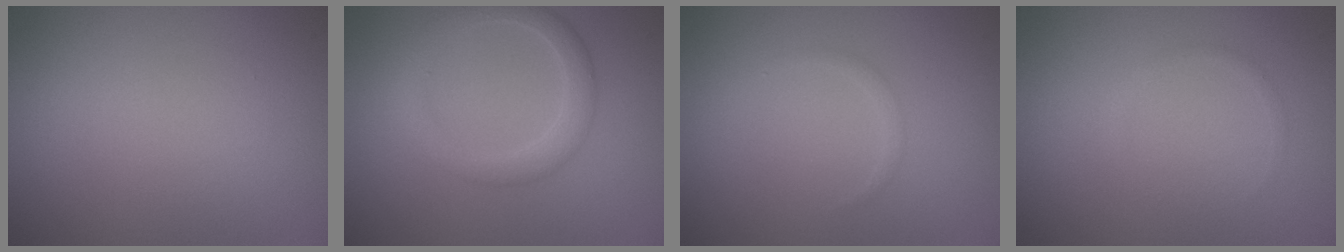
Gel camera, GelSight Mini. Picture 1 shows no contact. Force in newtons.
{"total": 2.8, "press": 2.8, "slide": 0.0}
{"total": 0.5, "press": 0.5, "slide": 0.1}
{"total": 0.5, "press": 0.5, "slide": 0.0}